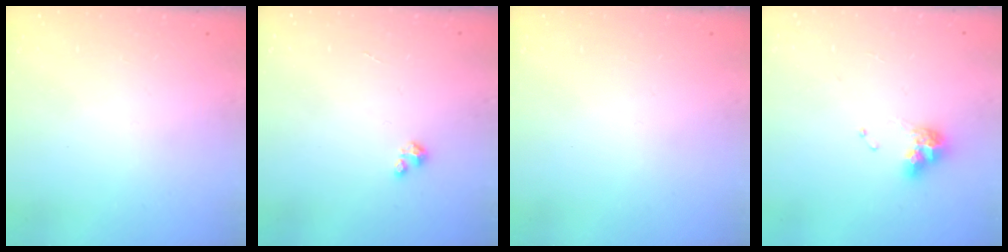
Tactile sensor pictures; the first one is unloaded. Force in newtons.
{"total": 1.2, "press": 1.2, "slide": 0.2}
{"total": 0.0}
{"total": 8.8, "press": 8.7, "slide": 1.1}